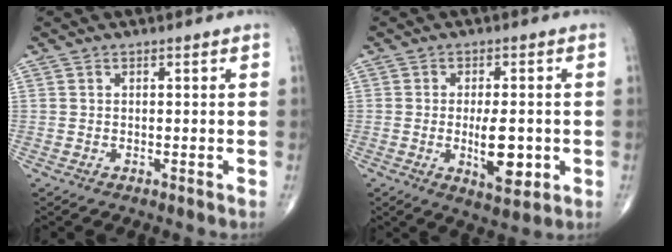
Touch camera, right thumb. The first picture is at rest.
{"total": 8.2, "force": [-1.4, 3.3, 7.4], "torque": [-0.103, -0.008, -0.014]}